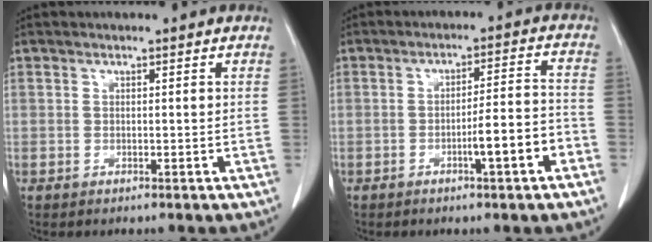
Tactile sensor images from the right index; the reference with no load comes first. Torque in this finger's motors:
{"motor_torque": [1.24, -0.33, 0.55, 0.10]}